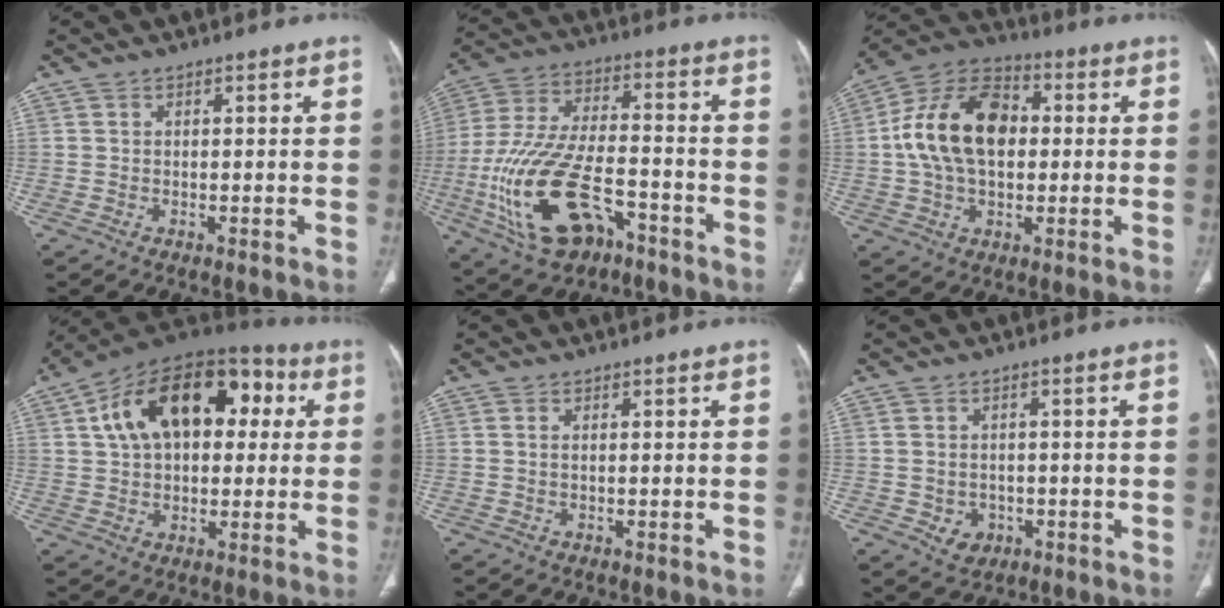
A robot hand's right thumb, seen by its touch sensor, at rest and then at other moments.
{"total": 20.2, "force": [-8.3, 10.2, 15.3], "torque": [-0.316, 0.035, -0.139]}
{"total": 17.3, "force": [1.4, 11.3, 13.0], "torque": [-0.220, 0.026, 0.017]}
{"total": 22.1, "force": [5.7, 13.3, 16.7], "torque": [-0.241, 0.033, 0.082]}
{"total": 0.6, "force": [0.1, 0.1, 0.5], "torque": [-0.018, 0.002, 0.004]}
{"total": 4.0, "force": [-1.1, 3.4, 1.8], "torque": [-0.015, 0.005, -0.002]}